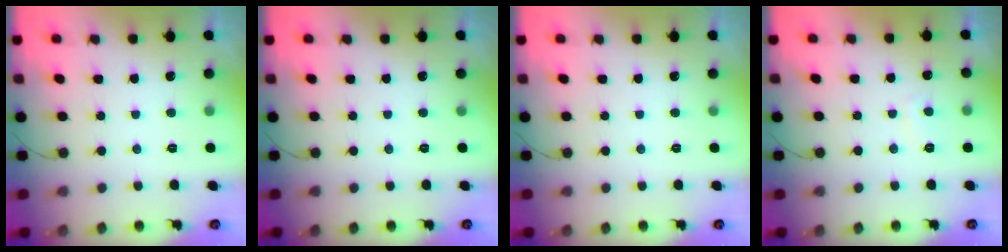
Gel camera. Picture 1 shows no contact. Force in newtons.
{"total": 0.0}
{"total": 0.0}
{"total": 1.6, "press": 1.5, "slide": 0.6}